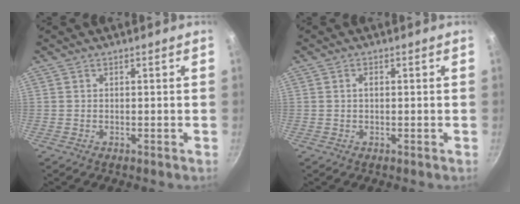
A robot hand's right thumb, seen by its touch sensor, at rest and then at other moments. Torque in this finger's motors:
{"motor_torque": [0.01, 0.31, 0.33, 0.30, -0.02]}